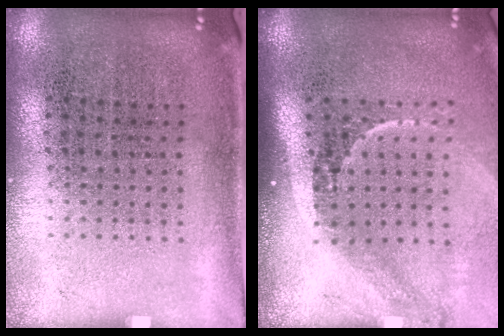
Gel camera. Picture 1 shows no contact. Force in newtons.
{"total": 2.2, "press": 1.4, "slide": 1.7}